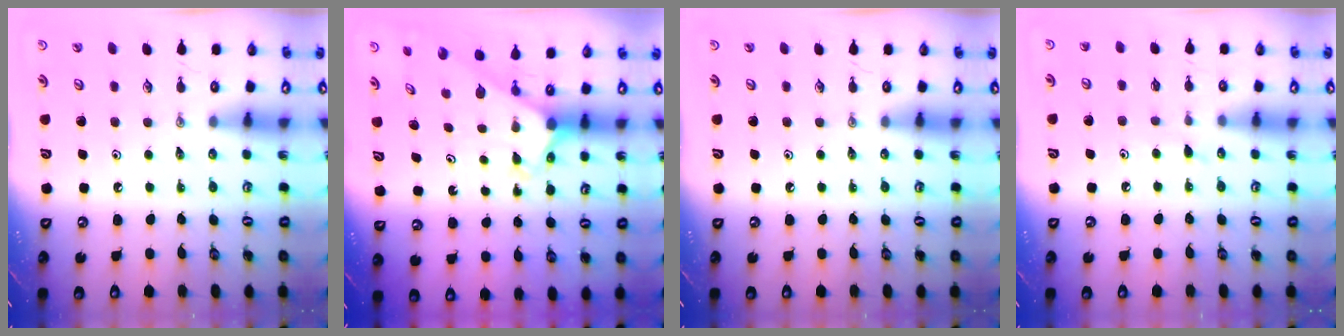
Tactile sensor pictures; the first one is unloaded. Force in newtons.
{"total": 2.3, "press": 2.3, "slide": 0.2}
{"total": 0.0}
{"total": 7.9, "press": 7.9, "slide": 0.6}